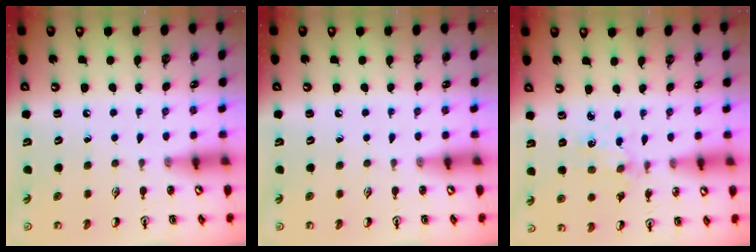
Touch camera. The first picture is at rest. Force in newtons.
{"total": 0.0}
{"total": 1.8, "press": 1.8, "slide": 0.4}